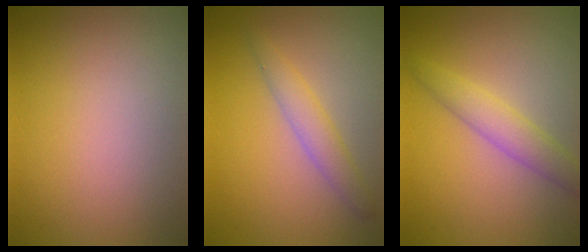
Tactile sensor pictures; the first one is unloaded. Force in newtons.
{"total": 2.3, "press": 2.3, "slide": 0.0}
{"total": 2.9, "press": 2.9, "slide": 0.1}